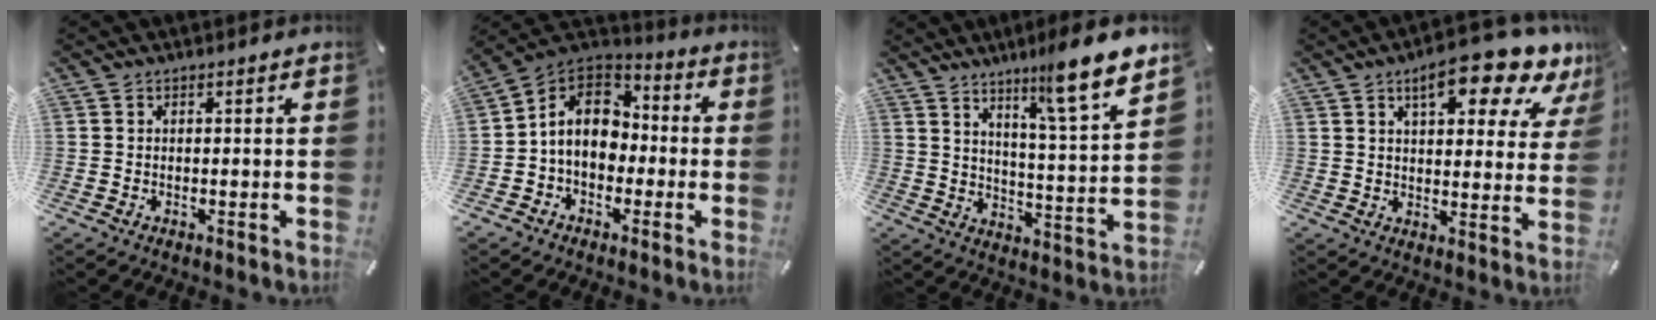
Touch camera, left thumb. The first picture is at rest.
{"total": 11.2, "force": [-0.8, 9.2, 6.3], "torque": [-0.130, 0.020, -0.013]}
{"total": 11.8, "force": [9.7, 0.1, 6.7], "torque": [-0.096, -0.084, 0.152]}
{"total": 14.3, "force": [9.4, 4.7, 9.7], "torque": [-0.132, -0.046, 0.150]}